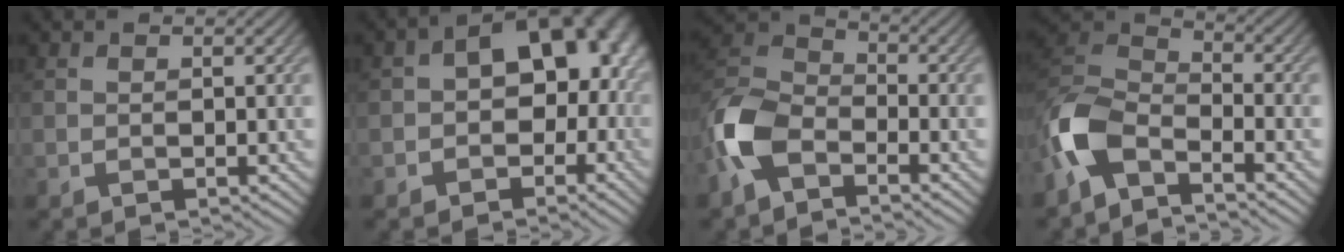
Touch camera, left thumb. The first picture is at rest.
{"total": 12.3, "force": [0.1, 8.7, 8.7], "torque": [-0.074, 0.006, -0.011]}
{"total": 9.3, "force": [-5.1, 5.0, 6.0], "torque": [-0.145, 0.000, -0.121]}
{"total": 9.3, "force": [-5.9, 4.0, 6.0], "torque": [-0.135, 0.001, -0.140]}